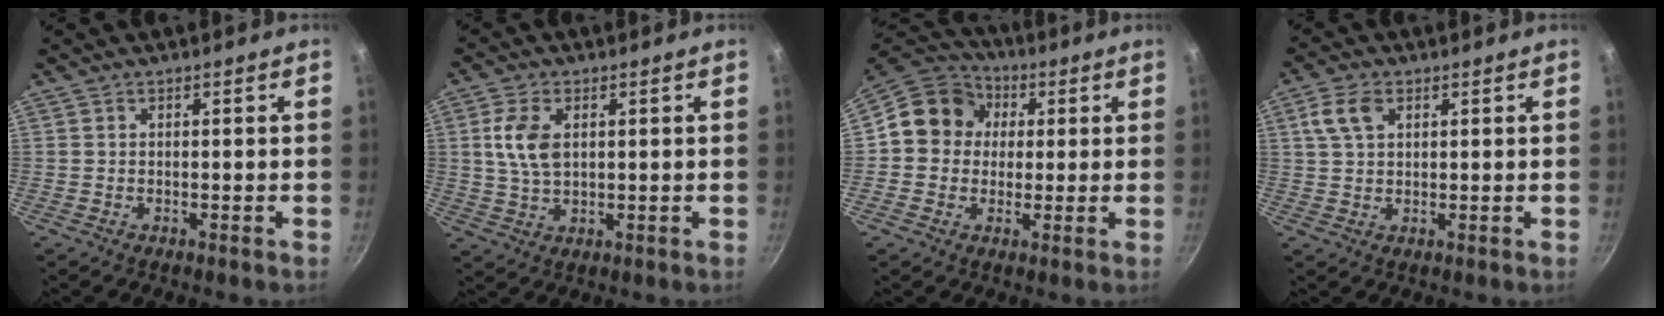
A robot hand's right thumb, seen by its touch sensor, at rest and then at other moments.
{"total": 7.3, "force": [1.6, 4.5, 5.6], "torque": [-0.104, -0.002, 0.030]}
{"total": 11.6, "force": [1.7, 10.5, 4.6], "torque": [-0.044, 0.022, 0.007]}
{"total": 5.5, "force": [2.1, 3.5, 3.7], "torque": [-0.064, 0.004, 0.038]}